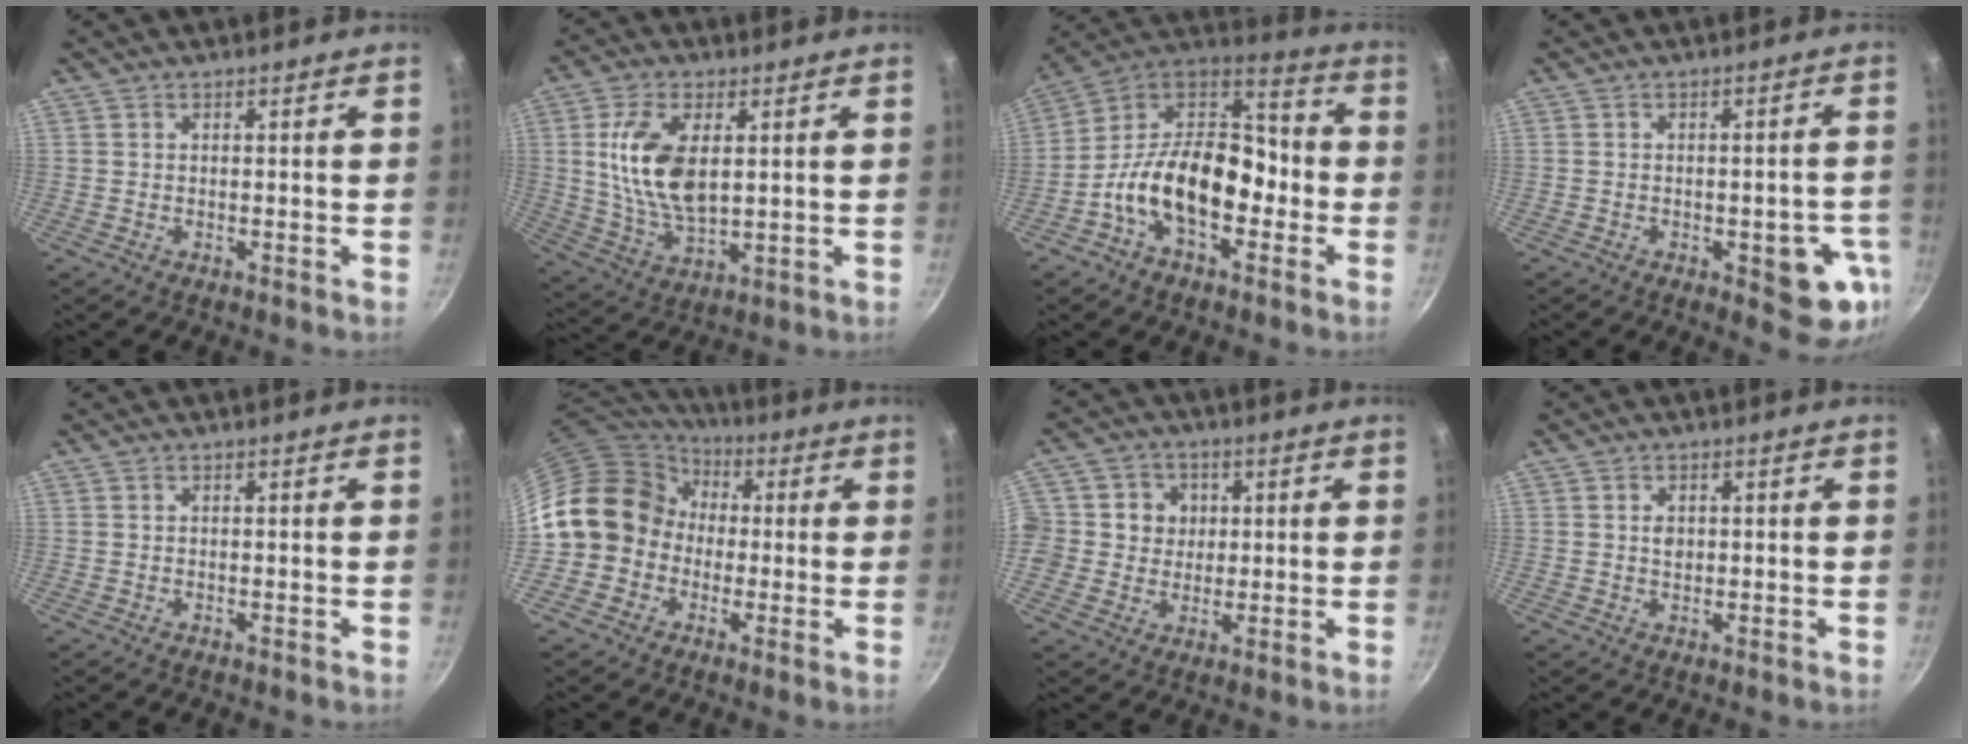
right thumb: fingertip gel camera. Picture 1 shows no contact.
{"total": 13.6, "force": [2.7, 7.1, 11.3], "torque": [-0.209, -0.013, 0.059]}
{"total": 19.1, "force": [-5.3, 11.8, 14.1], "torque": [-0.198, 0.068, -0.112]}
{"total": 9.9, "force": [-3.3, 4.2, 8.3], "torque": [-0.055, 0.008, -0.040]}
{"total": 0.0}
{"total": 15.1, "force": [-0.5, 13.3, 7.3], "torque": [-0.089, 0.046, -0.024]}
{"total": 8.6, "force": [0.9, 8.3, 2.1], "torque": [-0.004, 0.007, 0.002]}
{"total": 2.0, "force": [0.3, 1.5, 1.2], "torque": [-0.013, 0.000, 0.005]}